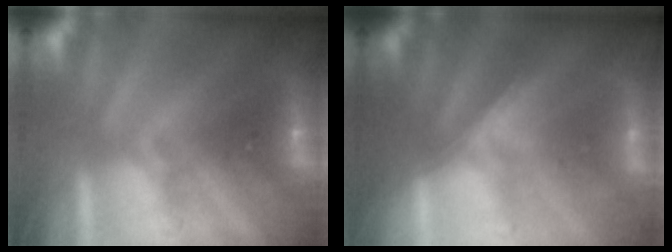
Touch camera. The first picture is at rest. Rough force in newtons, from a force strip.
{"total": 1.8}